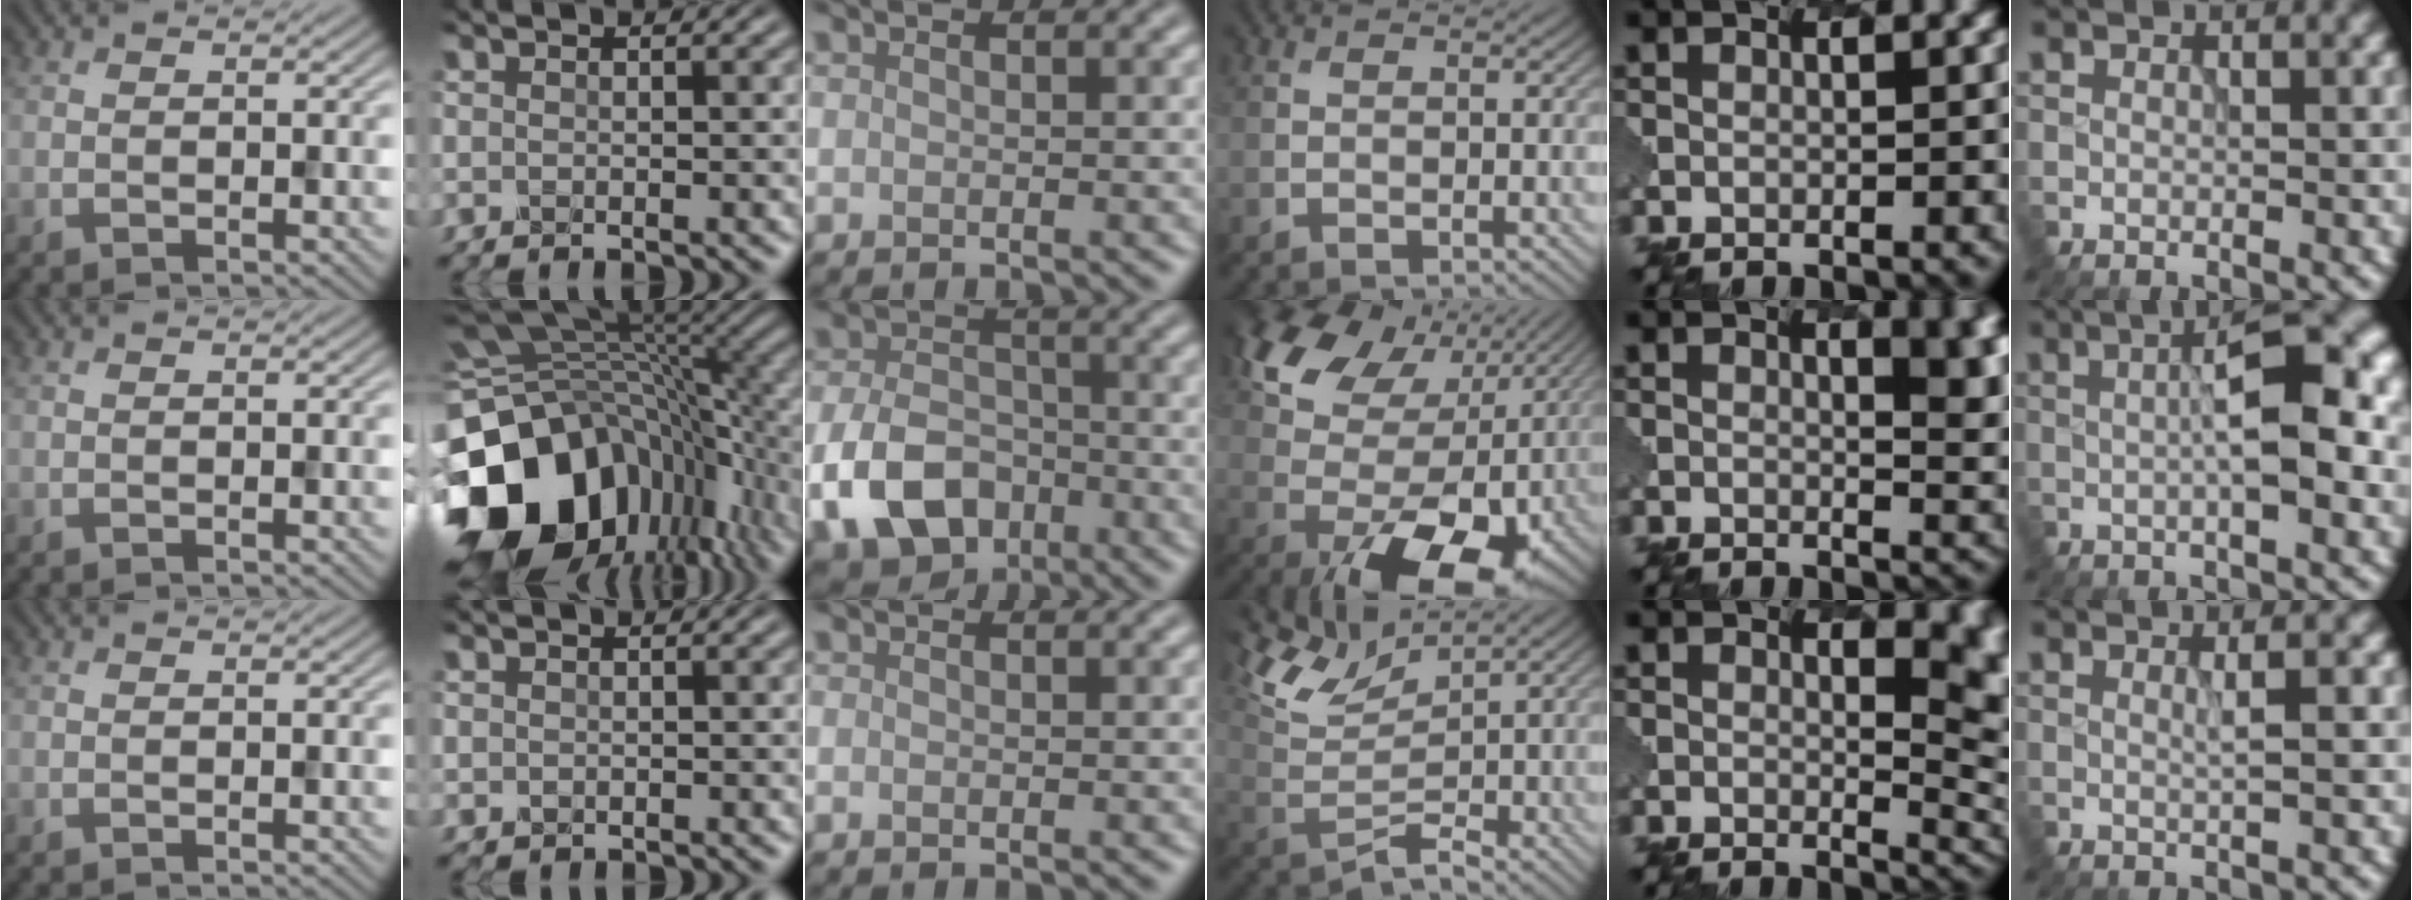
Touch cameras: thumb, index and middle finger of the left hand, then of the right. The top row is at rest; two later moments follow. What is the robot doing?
{"motion": "dispense", "object": "glue stick"}